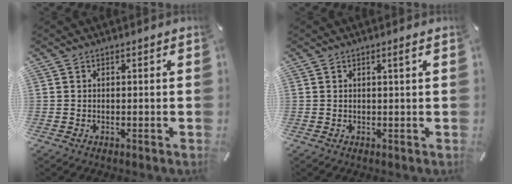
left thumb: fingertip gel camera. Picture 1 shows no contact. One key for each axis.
{"total": 1.3, "fx": 0.6, "fy": 0.0, "fz": 1.2, "tx": -0.023, "ty": 0.000, "tz": 0.008}